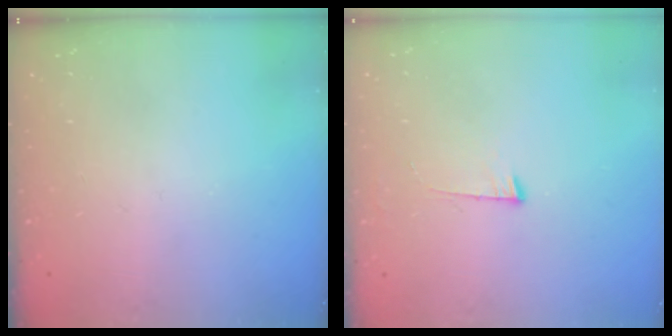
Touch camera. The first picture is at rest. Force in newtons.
{"total": 4.3, "press": 4.2, "slide": 0.5}